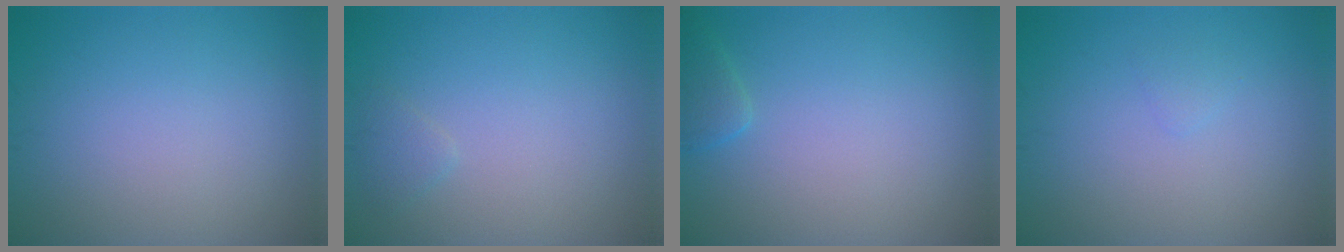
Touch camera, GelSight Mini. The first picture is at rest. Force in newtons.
{"total": 0.9, "press": 0.9, "slide": 0.1}
{"total": 1.4, "press": 1.4, "slide": 0.1}
{"total": 0.5, "press": 0.5, "slide": 0.1}